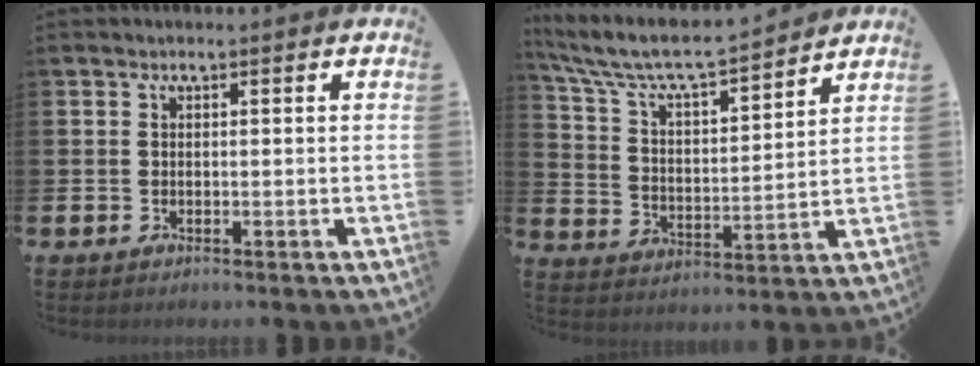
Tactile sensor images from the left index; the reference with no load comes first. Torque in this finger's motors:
{"motor_torque": [0.91, -1.22, 0.68, 0.21]}